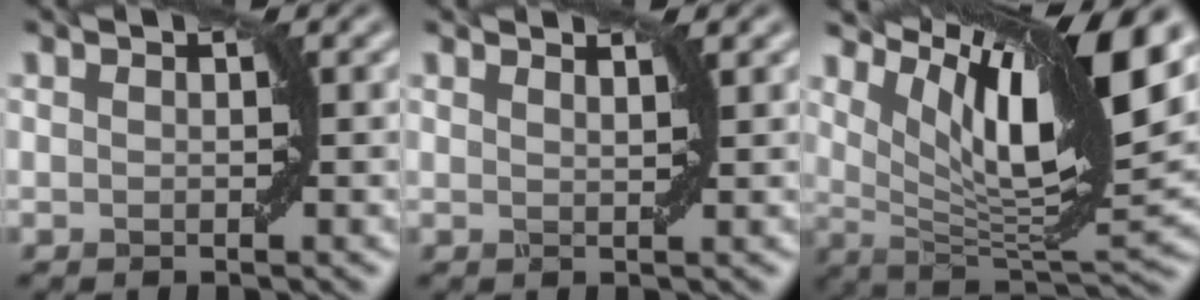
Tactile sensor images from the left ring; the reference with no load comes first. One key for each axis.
{"total": 1.2, "fx": 1.1, "fy": 0.1, "fz": 0.5, "tx": -0.002, "ty": -0.001, "tz": 0.012}
{"total": 13.8, "fx": 6.8, "fy": 3.2, "fz": 11.6, "tx": -0.189, "ty": 0.005, "tz": 0.130}